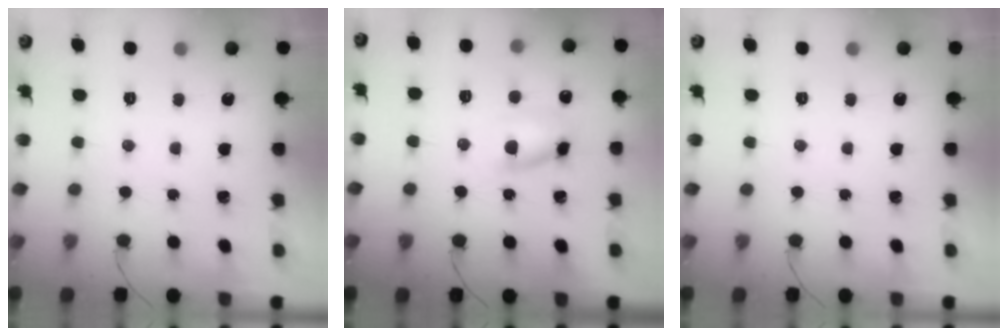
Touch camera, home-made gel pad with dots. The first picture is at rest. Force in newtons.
{"total": 7.9, "press": 7.9, "slide": 0.5}
{"total": 0.0}